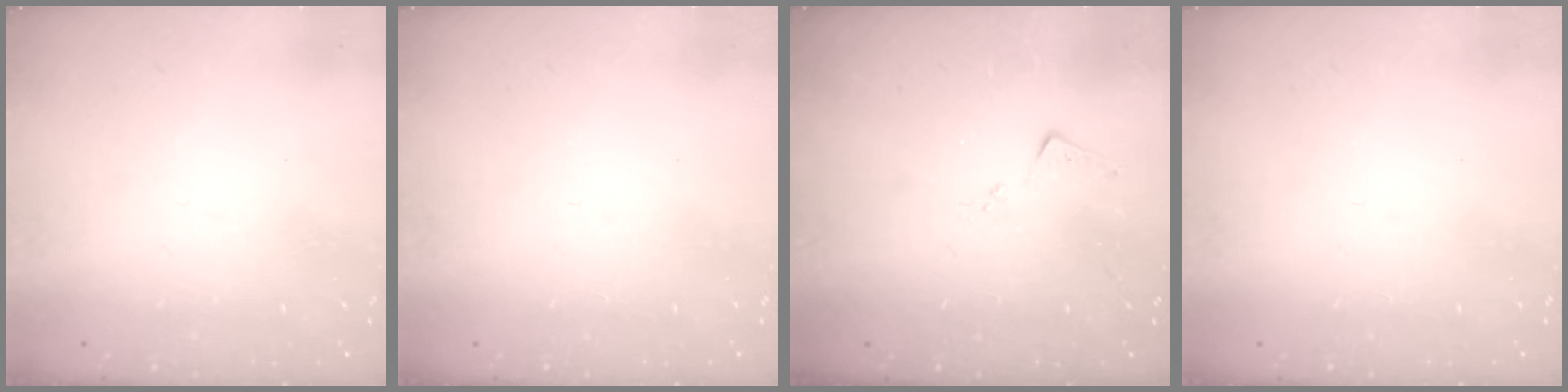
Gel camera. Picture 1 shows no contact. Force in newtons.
{"total": 0.0}
{"total": 7.6, "press": 7.6, "slide": 0.2}
{"total": 0.0}